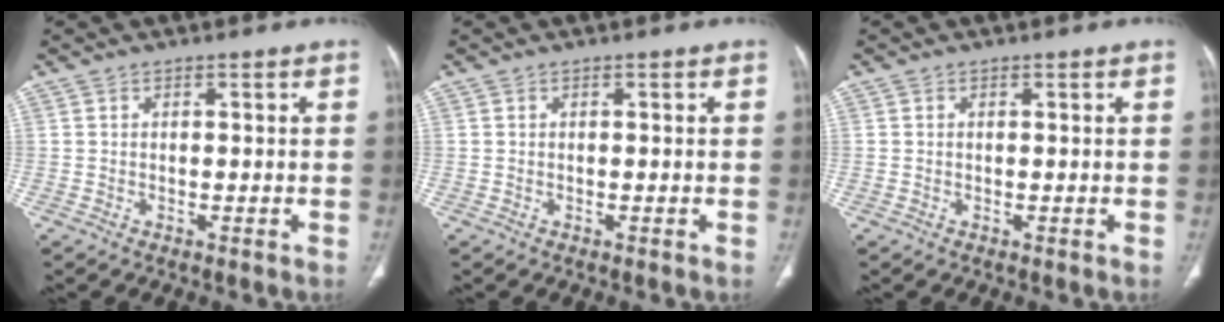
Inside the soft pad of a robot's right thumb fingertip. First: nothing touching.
{"total": 0.0}
{"total": 0.0}